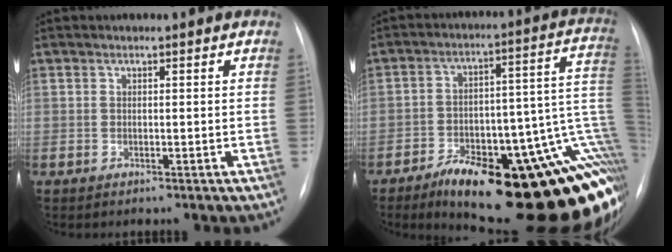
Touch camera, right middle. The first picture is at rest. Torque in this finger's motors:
{"motor_torque": [1.11, -1.03, 1.05, 0.21]}